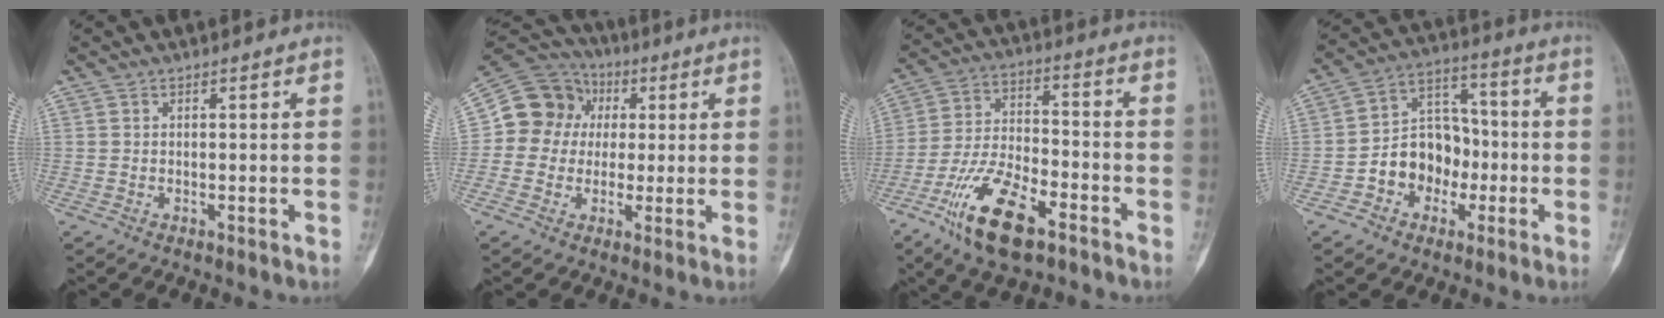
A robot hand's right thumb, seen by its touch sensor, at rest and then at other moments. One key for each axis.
{"total": 12.9, "fx": 1.2, "fy": 11.9, "fz": 4.7, "tx": -0.052, "ty": 0.031, "tz": 0.014}
{"total": 15.5, "fx": -9.0, "fy": 6.5, "fz": 10.8, "tx": -0.194, "ty": 0.046, "tz": -0.166}
{"total": 12.0, "fx": -3.4, "fy": 9.6, "fz": 6.3, "tx": -0.054, "ty": 0.054, "tz": -0.063}